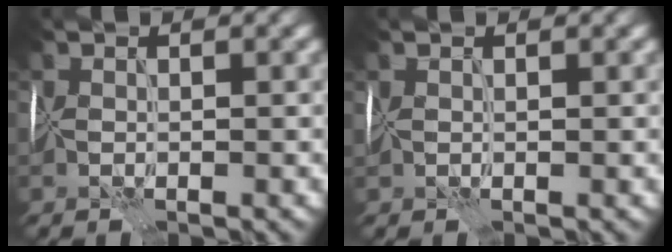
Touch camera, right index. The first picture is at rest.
{"total": 1.3, "force": [0.8, 0.5, 0.8], "torque": [-0.009, 0.004, 0.014]}